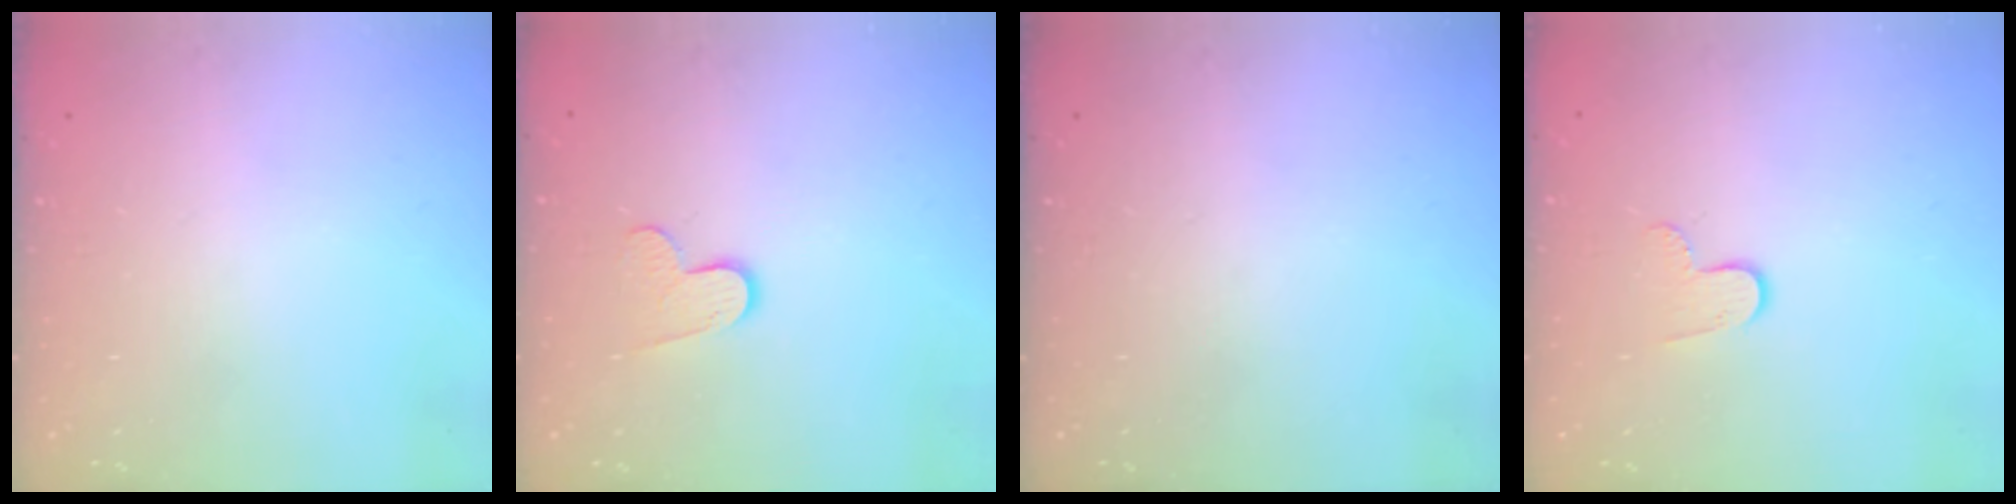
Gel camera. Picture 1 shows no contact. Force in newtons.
{"total": 7.1, "press": 7.1, "slide": 0.5}
{"total": 0.0}
{"total": 7.0, "press": 7.0, "slide": 0.6}